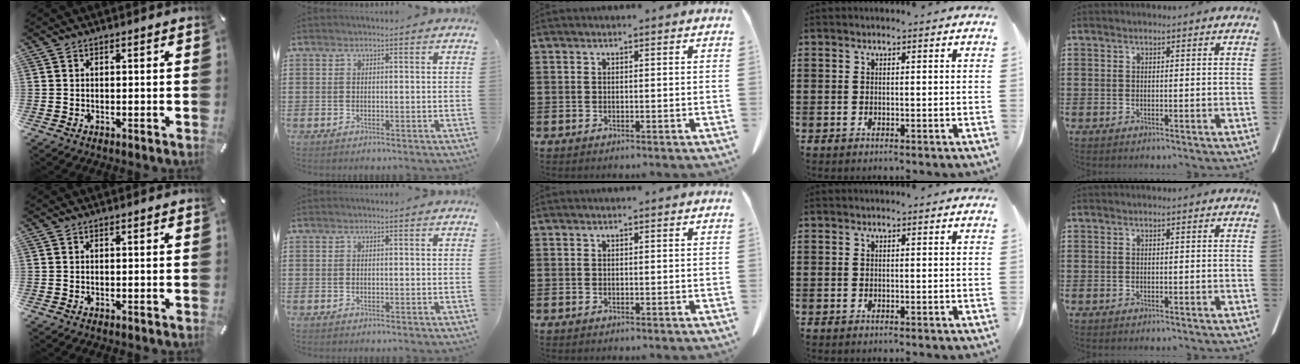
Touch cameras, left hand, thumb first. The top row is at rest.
{}